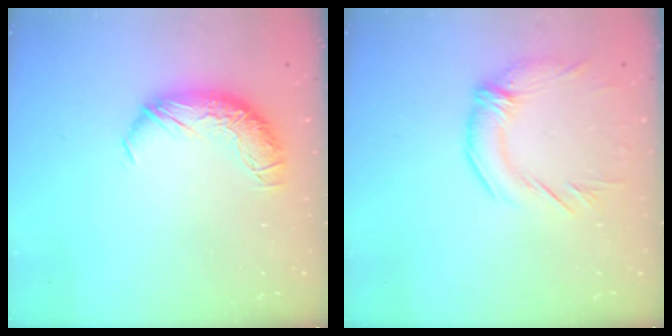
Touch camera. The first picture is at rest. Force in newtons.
{"total": 2.8, "press": 1.9, "slide": 2.2}